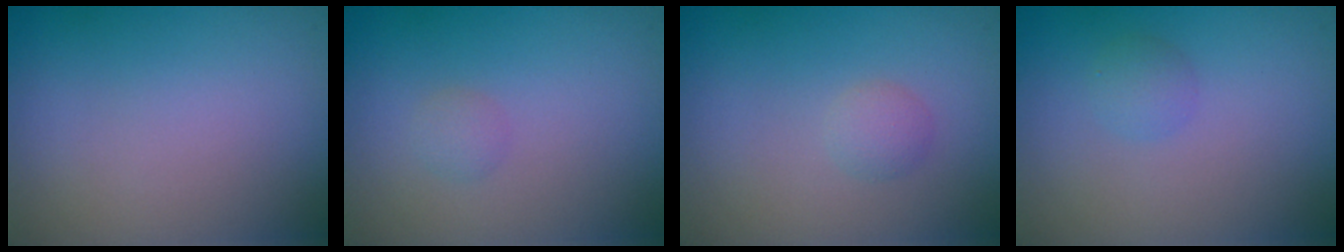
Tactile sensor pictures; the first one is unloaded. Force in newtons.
{"total": 0.8, "press": 0.8, "slide": 0.1}
{"total": 1.1, "press": 1.1, "slide": 0.0}
{"total": 1.2, "press": 1.2, "slide": 0.1}